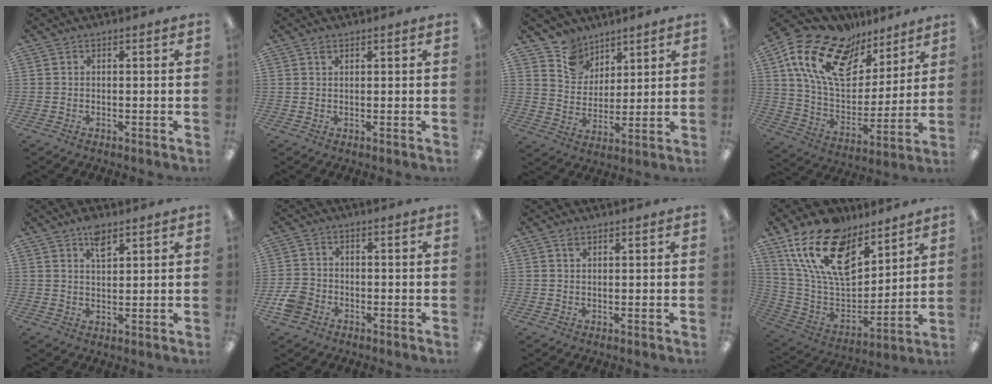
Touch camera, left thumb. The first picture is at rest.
{"total": 1.1, "force": [0.8, 0.5, 0.5], "torque": [-0.012, -0.001, 0.015]}
{"total": 9.1, "force": [7.1, 5.8, 0.4], "torque": [-0.026, -0.048, 0.139]}
{"total": 19.7, "force": [12.3, 10.7, 11.0], "torque": [-0.215, -0.063, 0.222]}
{"total": 4.6, "force": [3.2, 1.9, 2.7], "torque": [-0.045, -0.010, 0.054]}
{"total": 5.1, "force": [-2.5, 3.9, 2.2], "torque": [-0.050, 0.011, -0.047]}
{"total": 1.2, "force": [0.9, 0.6, 0.5], "torque": [-0.014, -0.002, 0.017]}
{"total": 21.0, "force": [12.9, 11.5, 11.9], "torque": [-0.232, -0.067, 0.236]}